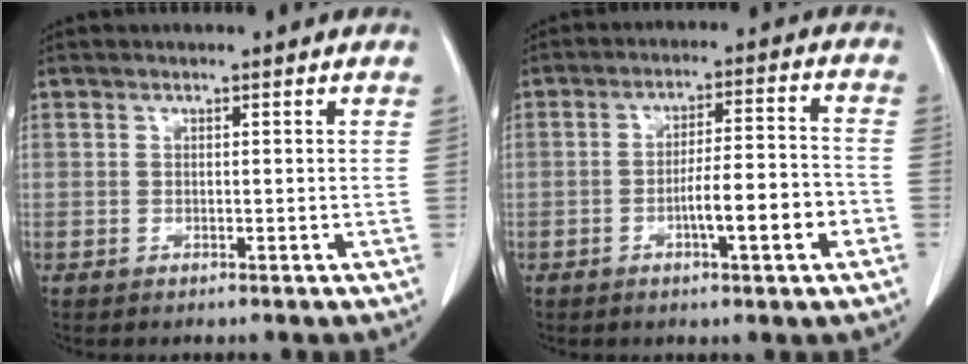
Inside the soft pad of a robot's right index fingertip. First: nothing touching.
{"total": 8.7, "force": [-3.2, 1.0, 8.0], "torque": [-0.125, 0.014, -0.049]}